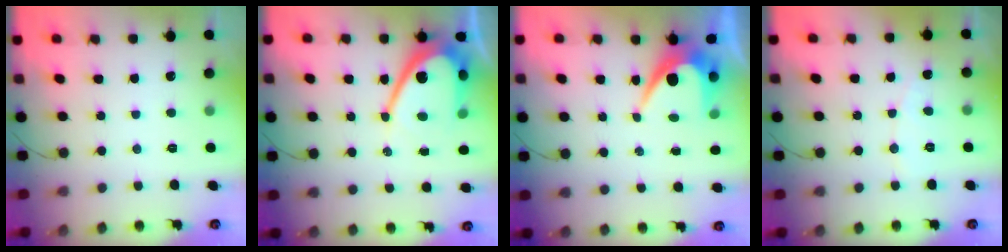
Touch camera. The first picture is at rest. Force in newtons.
{"total": 13.4, "press": 13.3, "slide": 1.1}
{"total": 7.2, "press": 7.2, "slide": 0.4}
{"total": 3.3, "press": 3.3, "slide": 0.3}